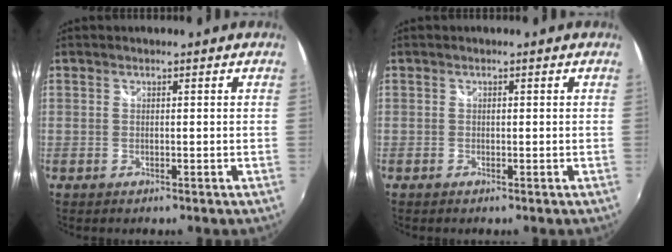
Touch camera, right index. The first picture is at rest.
{"total": 0.0}